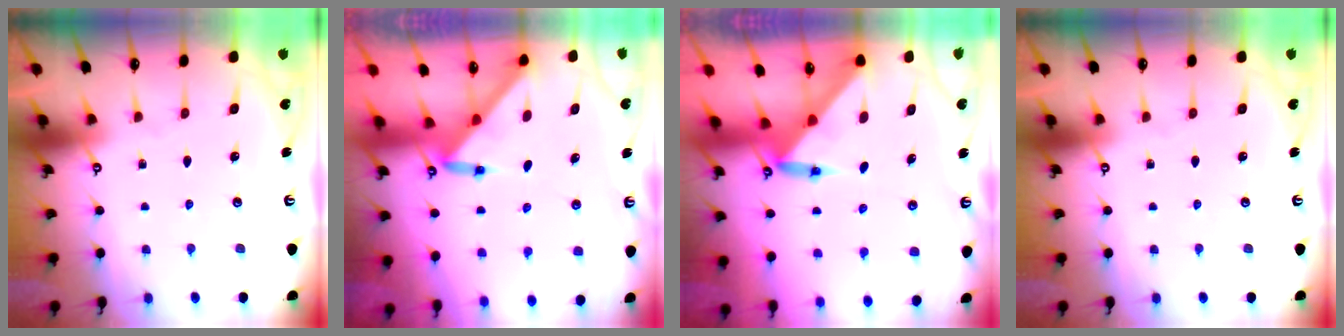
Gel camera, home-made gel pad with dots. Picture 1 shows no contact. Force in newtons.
{"total": 3.2, "press": 3.2, "slide": 0.3}
{"total": 3.5, "press": 3.5, "slide": 0.2}
{"total": 0.0}